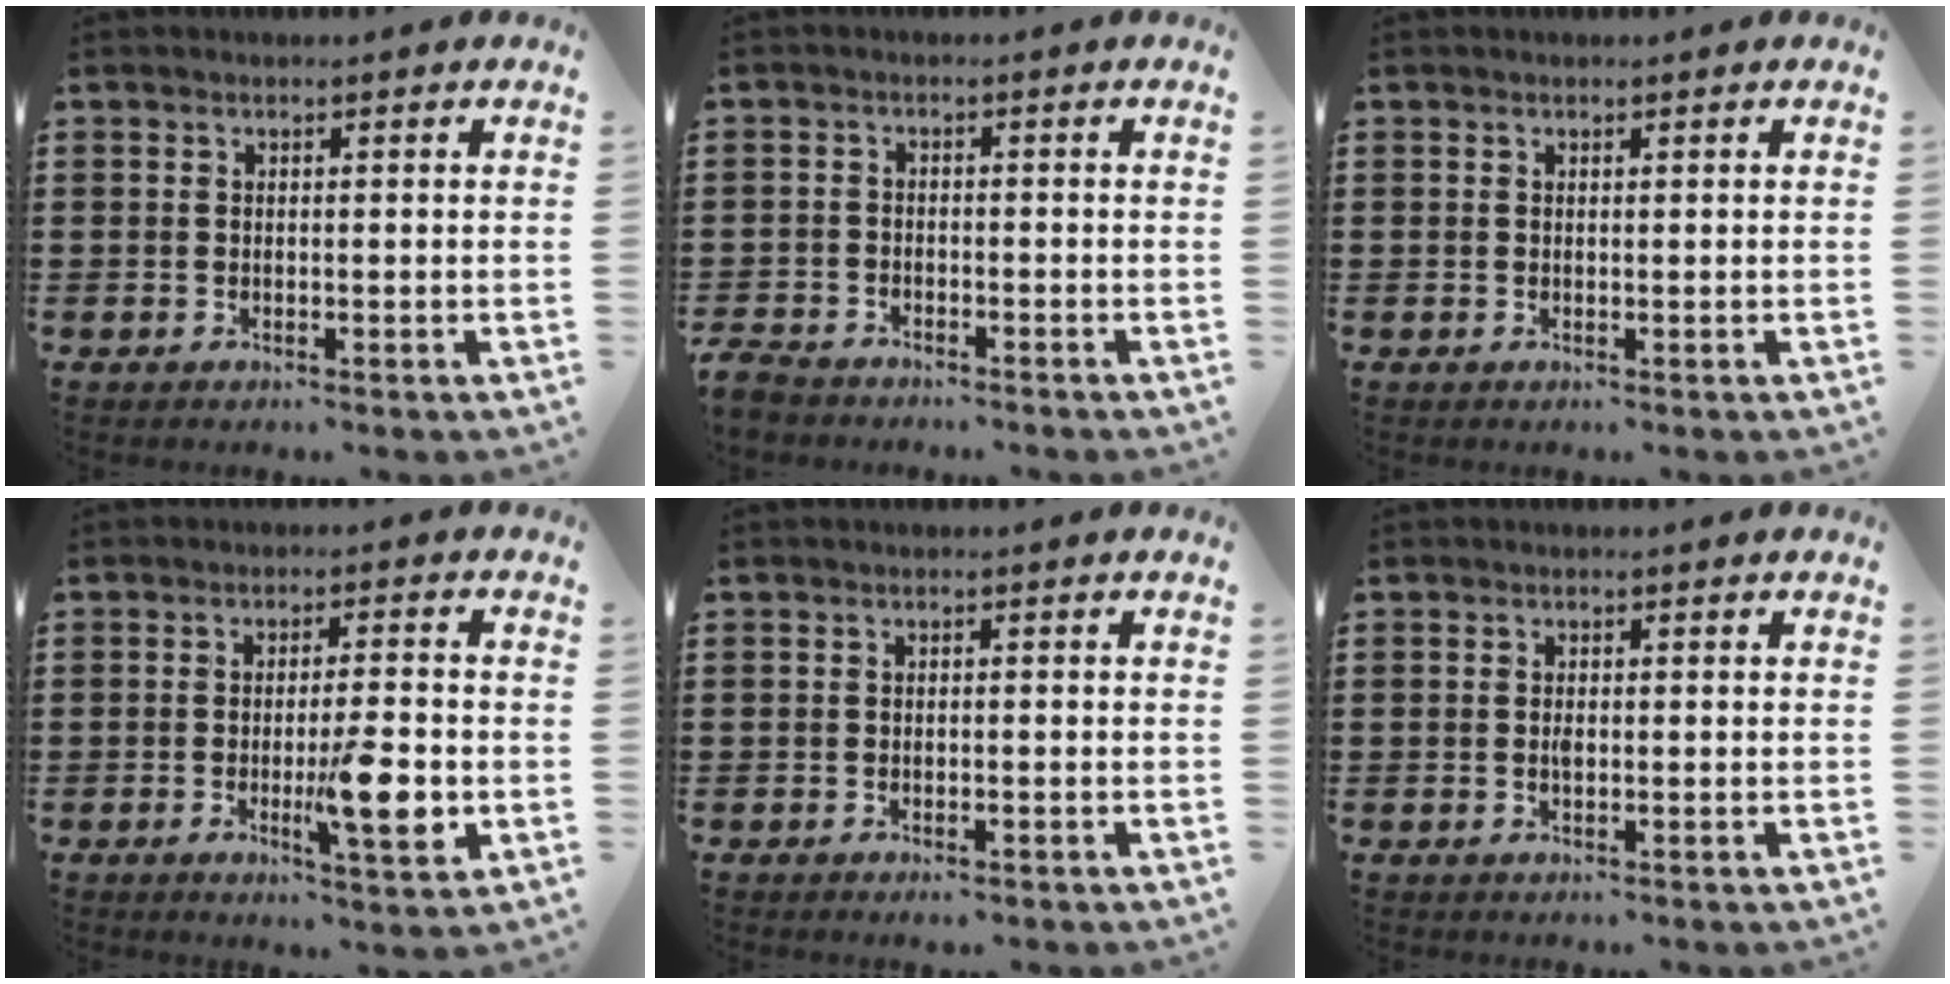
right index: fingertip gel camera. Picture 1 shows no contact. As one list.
[{"total": 2.8, "force": [-2.7, 0.5, 0.2], "torque": [-0.022, -0.003, -0.064]}, {"total": 0.0}, {"total": 9.0, "force": [-2.2, 1.7, 8.6], "torque": [-0.132, -0.016, -0.037]}, {"total": 0.9, "force": [-0.8, 0.2, 0.5], "torque": [-0.013, -0.004, -0.014]}, {"total": 1.0, "force": [-0.1, 0.5, 0.9], "torque": [-0.019, -0.001, -0.003]}]